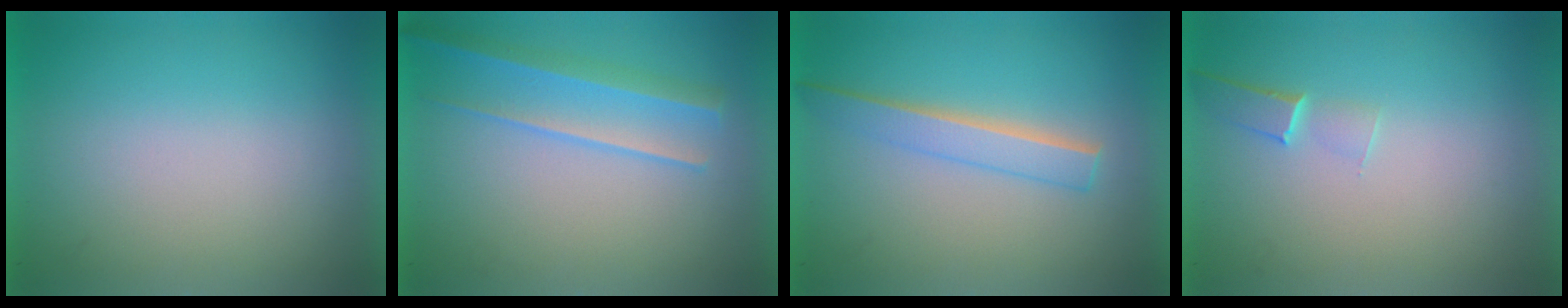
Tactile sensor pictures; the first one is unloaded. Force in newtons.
{"total": 2.2}
{"total": 2.2}
{"total": 1.0}